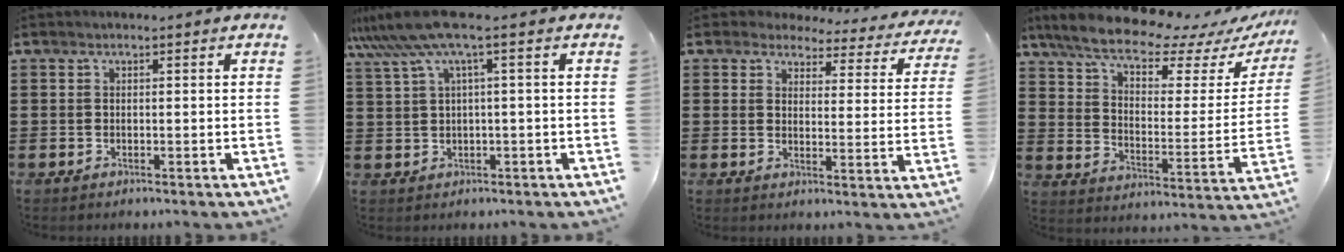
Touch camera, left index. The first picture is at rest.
{"total": 6.4, "force": [2.4, -0.1, 6.0], "torque": [-0.143, -0.016, 0.036]}
{"total": 3.8, "force": [3.5, 1.2, 0.9], "torque": [-0.040, -0.016, 0.059]}
{"total": 10.7, "force": [8.9, 2.4, 5.3], "torque": [-0.125, -0.050, 0.153]}